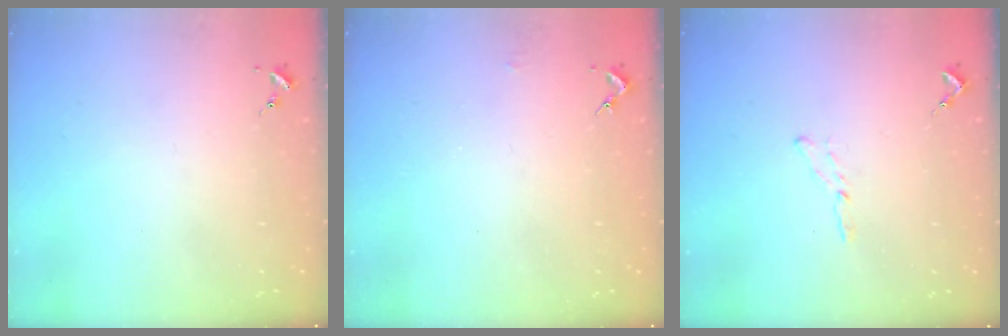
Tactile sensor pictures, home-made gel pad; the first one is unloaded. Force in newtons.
{"total": 1.4, "press": 1.4, "slide": 0.1}
{"total": 3.5, "press": 3.5, "slide": 0.4}